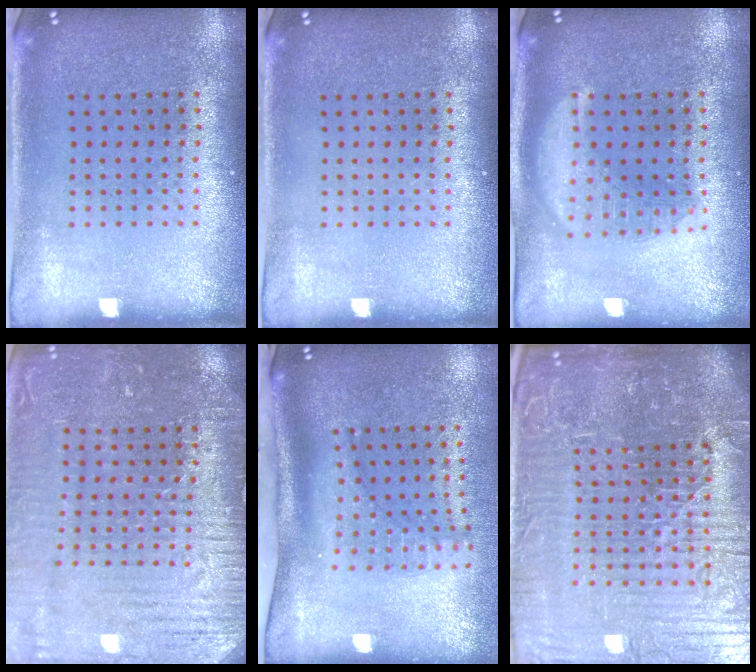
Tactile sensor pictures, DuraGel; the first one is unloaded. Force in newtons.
{"total": 0.0}
{"total": 2.9, "press": 2.9, "slide": 0.3}
{"total": 3.3, "press": 3.3, "slide": 0.4}
{"total": 2.3, "press": 1.6, "slide": 1.6}
{"total": 7.9, "press": 7.0, "slide": 3.7}